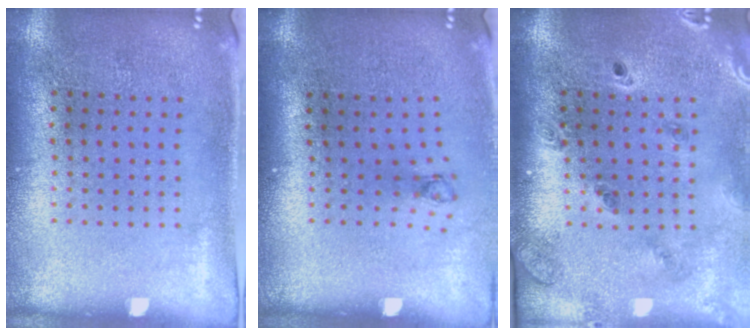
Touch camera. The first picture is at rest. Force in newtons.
{"total": 0.7, "press": 0.3, "slide": 0.6}
{"total": 1.4, "press": 1.4, "slide": 0.3}